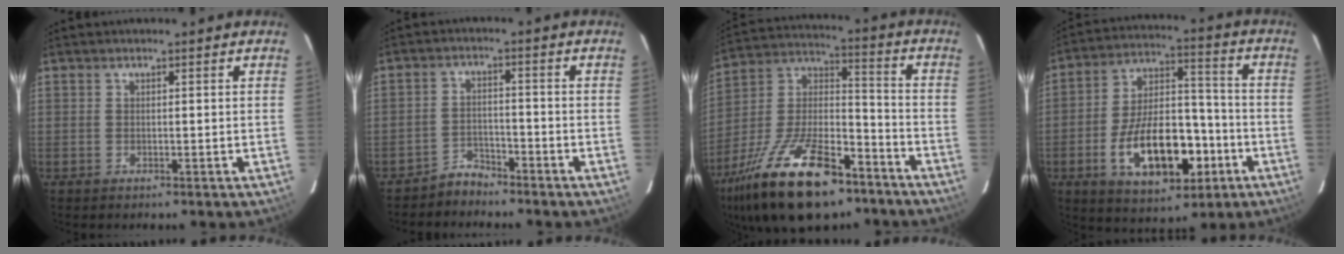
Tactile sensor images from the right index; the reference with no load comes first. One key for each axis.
{"total": 3.7, "fx": -3.4, "fy": 1.3, "fz": -0.1, "tx": -0.002, "ty": 0.012, "tz": -0.061}
{"total": 25.2, "fx": -15.8, "fy": 10.5, "fz": 16.6, "tx": -0.327, "ty": -0.008, "tz": -0.262}
{"total": 18.2, "fx": -6.5, "fy": 9.3, "fz": 14.3, "tx": -0.267, "ty": 0.017, "tz": -0.090}